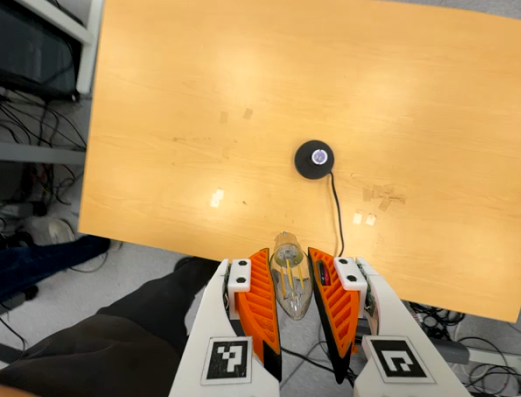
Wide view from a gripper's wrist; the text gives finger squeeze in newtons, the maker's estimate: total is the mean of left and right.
{"total": 9.4, "left": 8.8, "right": 9.9}